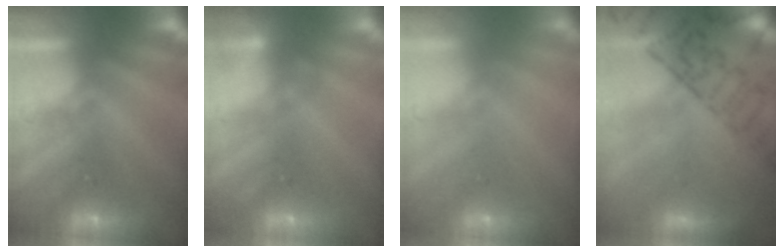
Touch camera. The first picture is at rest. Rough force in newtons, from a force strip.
{"total": 2.4}
{"total": 2.4}
{"total": 8.1}